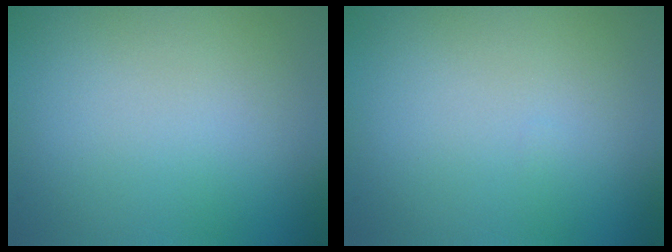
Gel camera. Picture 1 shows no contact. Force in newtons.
{"total": 0.0}